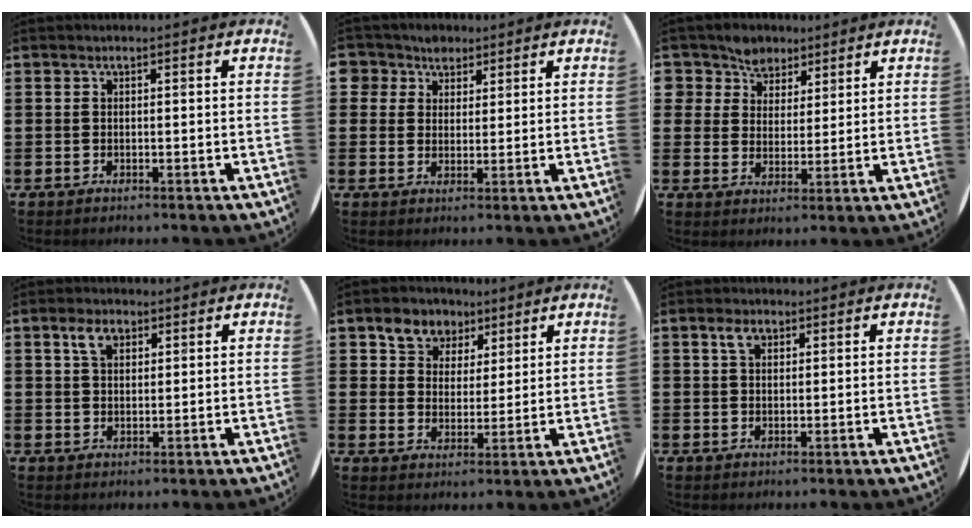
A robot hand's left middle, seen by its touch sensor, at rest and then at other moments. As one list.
[{"total": 3.9, "force": [2.6, 2.9, -0.1], "torque": [-0.006, 0.008, 0.049]}, {"total": 5.2, "force": [4.0, 3.3, -0.2], "torque": [-0.025, -0.003, 0.074]}, {"total": 3.2, "force": [1.9, 1.9, 1.8], "torque": [-0.024, -0.001, 0.032]}, {"total": 5.4, "force": [3.8, 3.8, 0.3], "torque": [-0.024, 0.002, 0.068]}, {"total": 2.5, "force": [1.4, 1.5, 1.4], "torque": [-0.024, 0.002, 0.025]}]